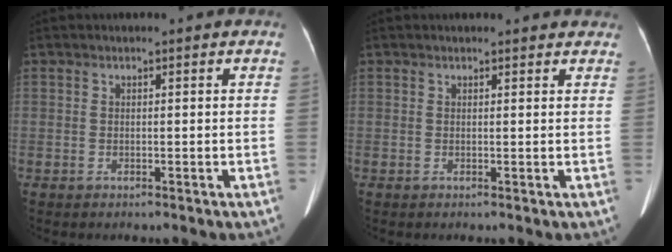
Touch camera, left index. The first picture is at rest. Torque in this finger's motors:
{"motor_torque": [0.76, -1.38, 0.04, 0.00]}